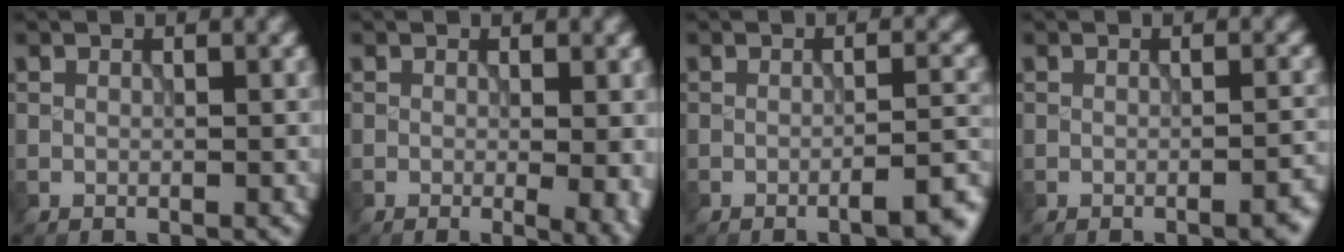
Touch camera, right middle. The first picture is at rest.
{"total": 5.1, "force": [-0.7, 2.1, 4.6], "torque": [-0.035, -0.010, -0.003]}
{"total": 4.2, "force": [-2.5, 1.0, 3.3], "torque": [-0.035, 0.007, -0.037]}
{"total": 2.3, "force": [-1.1, 0.6, 1.9], "torque": [-0.020, 0.004, -0.019]}